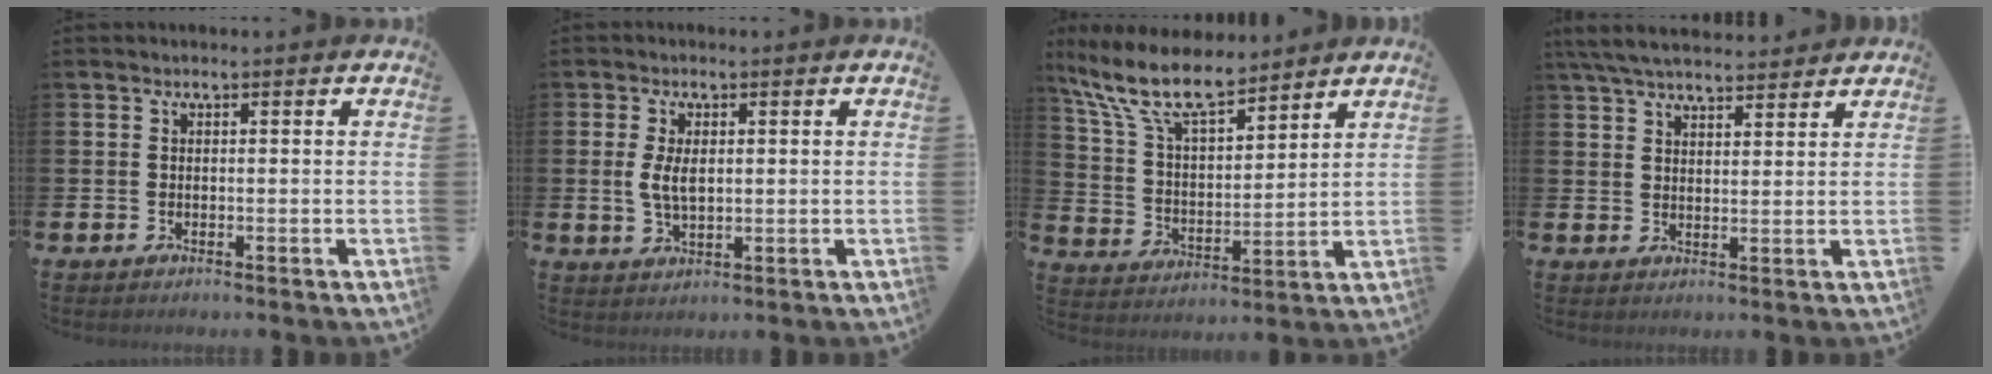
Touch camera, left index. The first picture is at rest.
{"total": 4.0, "force": [0.9, 2.1, 3.3], "torque": [-0.052, 0.001, 0.010]}
{"total": 10.7, "force": [8.9, 3.0, 5.1], "torque": [-0.134, -0.043, 0.160]}
{"total": 5.6, "force": [5.2, 1.1, 1.5], "torque": [-0.049, -0.016, 0.097]}